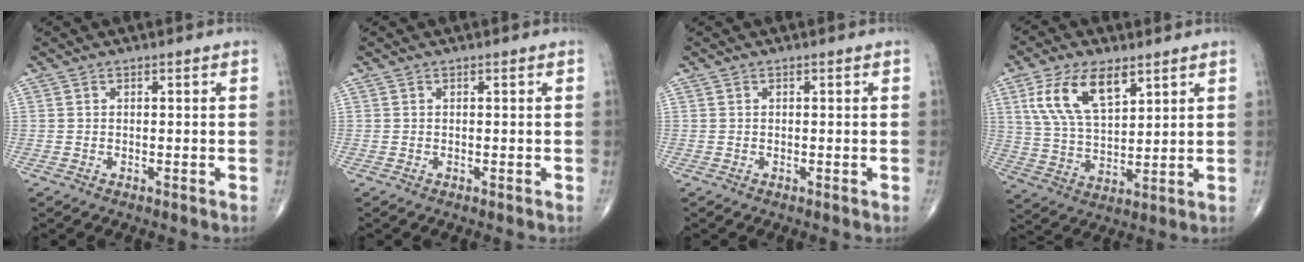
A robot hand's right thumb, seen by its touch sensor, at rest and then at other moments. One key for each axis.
{"total": 0.0}
{"total": 0.0}
{"total": 13.0, "fx": 6.3, "fy": 6.2, "fz": 9.5, "tx": -0.170, "ty": -0.019, "tz": 0.126}